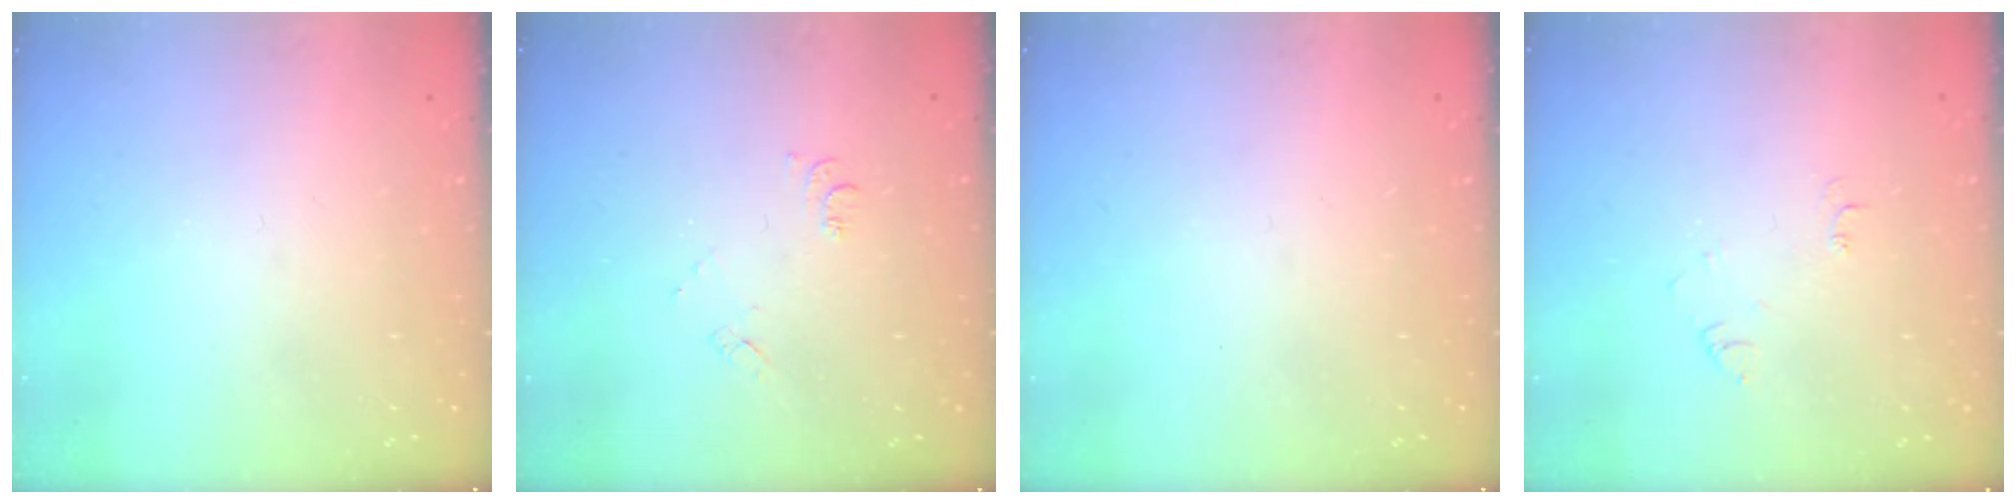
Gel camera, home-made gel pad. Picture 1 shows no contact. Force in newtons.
{"total": 6.4, "press": 6.4, "slide": 0.7}
{"total": 0.0}
{"total": 4.0, "press": 3.9, "slide": 0.5}